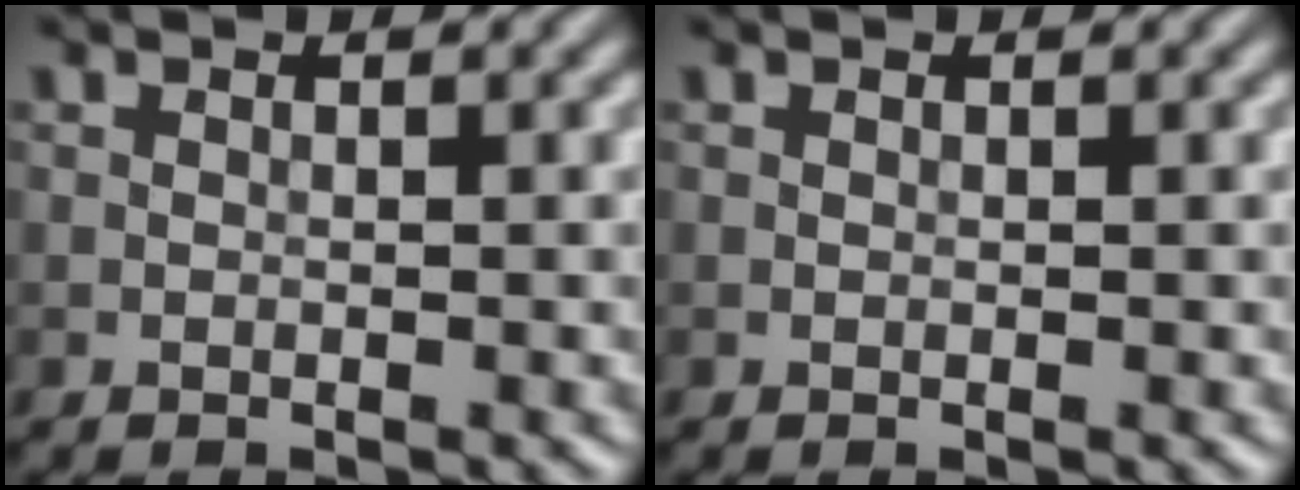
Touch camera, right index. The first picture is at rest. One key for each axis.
{"total": 0.0}